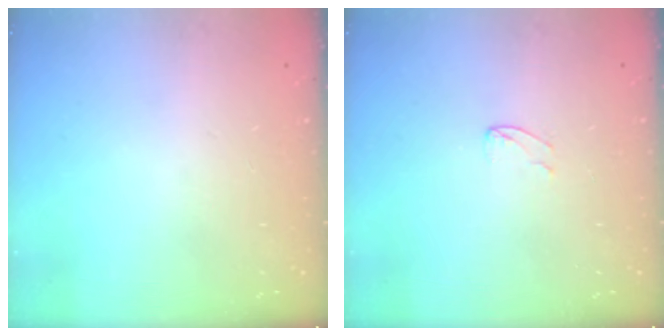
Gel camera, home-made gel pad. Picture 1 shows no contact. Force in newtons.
{"total": 4.1, "press": 4.1, "slide": 0.3}